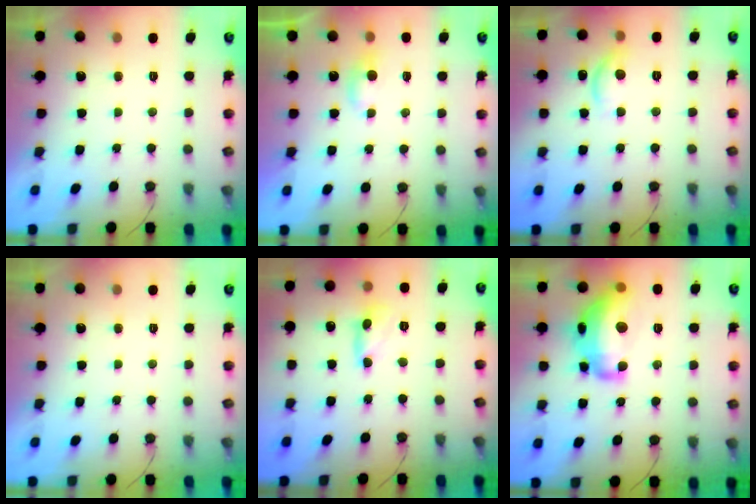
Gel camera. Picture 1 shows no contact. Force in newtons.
{"total": 4.1, "press": 4.1, "slide": 0.5}
{"total": 10.0, "press": 10.0, "slide": 0.6}
{"total": 0.0}
{"total": 2.7, "press": 2.7, "slide": 0.1}
{"total": 17.2, "press": 17.2, "slide": 1.1}